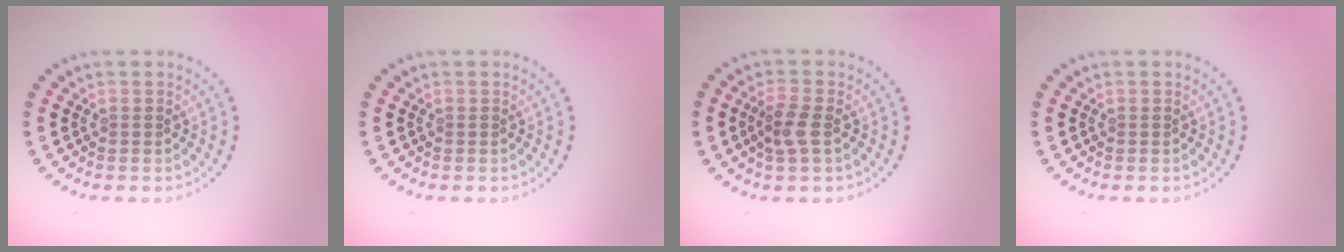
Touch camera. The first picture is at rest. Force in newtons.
{"total": 0.0}
{"total": 2.4, "press": 2.2, "slide": 0.8}
{"total": 0.0}